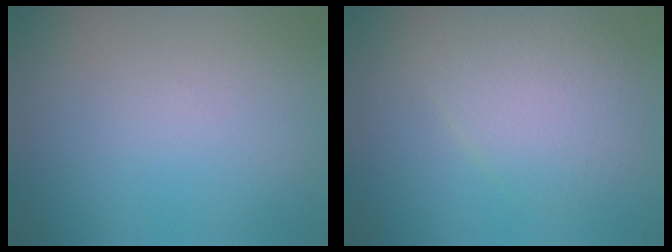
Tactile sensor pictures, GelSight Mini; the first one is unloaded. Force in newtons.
{"total": 4.0, "press": 4.0, "slide": 0.0}